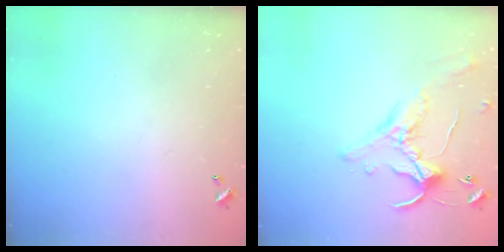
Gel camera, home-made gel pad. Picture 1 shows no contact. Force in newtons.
{"total": 0.9, "press": 0.1, "slide": 0.9}